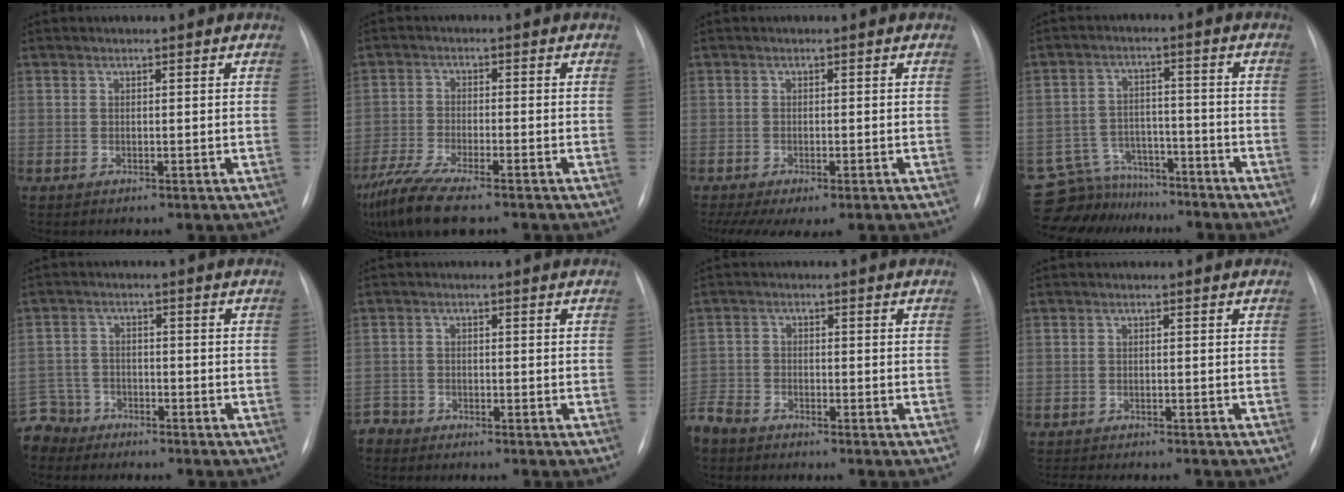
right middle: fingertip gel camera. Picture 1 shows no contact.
{"total": 10.6, "force": [-8.2, 1.9, 6.4], "torque": [-0.124, -0.025, -0.139]}
{"total": 9.7, "force": [-7.0, 3.4, 5.9], "torque": [-0.101, -0.003, -0.099]}
{"total": 11.1, "force": [-10.1, 4.5, 0.7], "torque": [-0.022, 0.024, -0.160]}
{"total": 6.6, "force": [-5.8, 3.1, -0.5], "torque": [0.011, 0.001, -0.113]}
{"total": 2.6, "force": [-2.4, 0.8, -0.8], "torque": [0.016, -0.003, -0.047]}
{"total": 5.7, "force": [-5.1, 2.2, 1.2], "torque": [-0.022, -0.012, -0.102]}
{"total": 7.9, "force": [-7.1, 1.6, 3.1], "torque": [-0.041, -0.002, -0.096]}